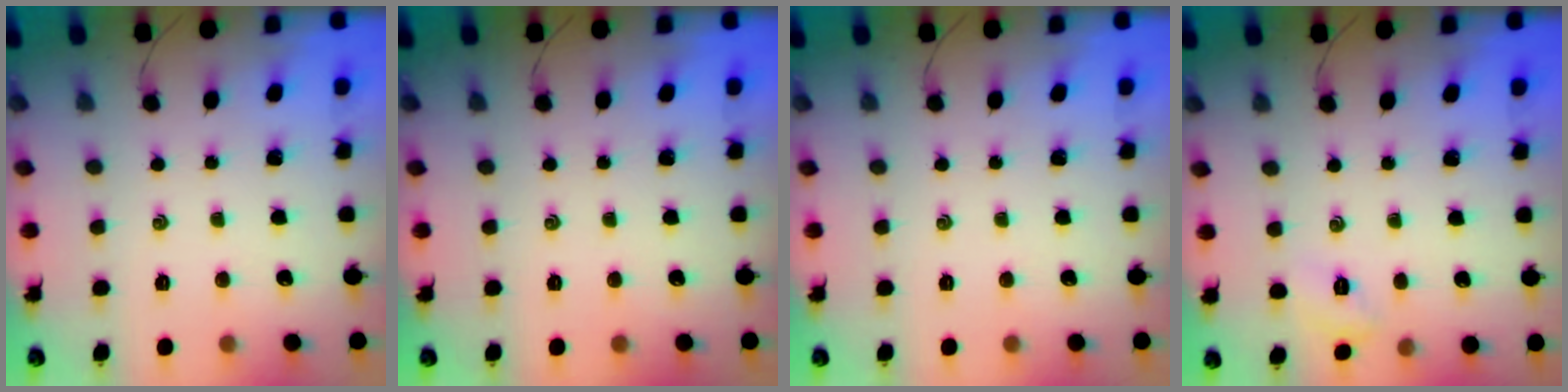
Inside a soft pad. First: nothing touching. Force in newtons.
{"total": 0.0}
{"total": 0.0}
{"total": 3.2, "press": 3.1, "slide": 1.0}